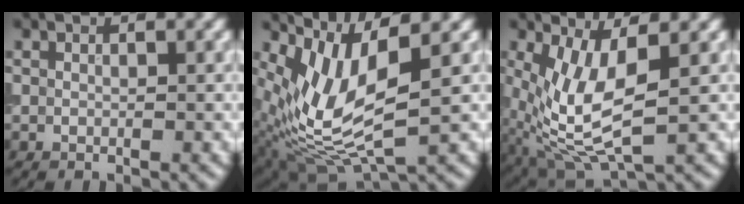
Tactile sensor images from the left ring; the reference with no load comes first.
{"total": 7.9, "force": [1.6, 2.9, 7.1], "torque": [-0.164, -0.011, 0.035]}
{"total": 7.3, "force": [-0.2, 3.0, 6.6], "torque": [-0.161, -0.010, 0.002]}